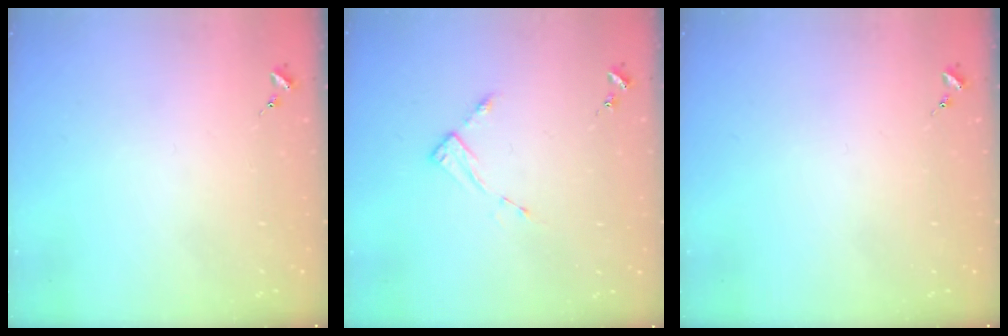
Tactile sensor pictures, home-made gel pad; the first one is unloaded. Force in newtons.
{"total": 3.7, "press": 3.7, "slide": 0.5}
{"total": 0.0}